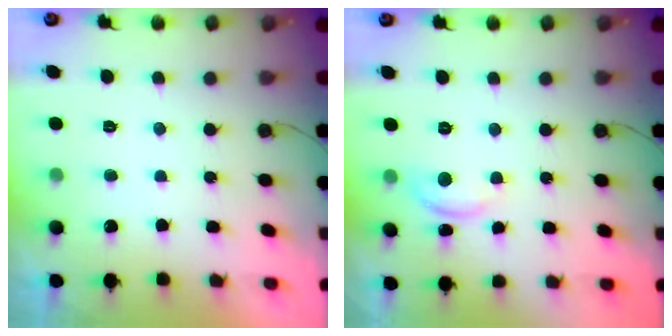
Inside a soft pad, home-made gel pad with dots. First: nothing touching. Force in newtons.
{"total": 5.7, "press": 5.6, "slide": 0.5}